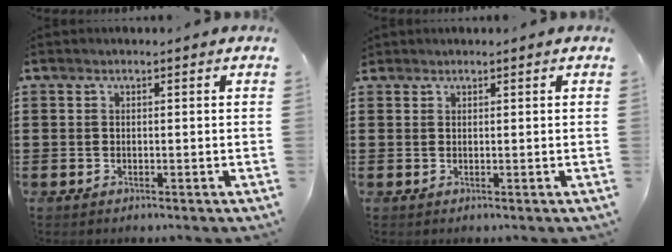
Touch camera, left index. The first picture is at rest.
{"total": 0.7, "force": [0.6, 0.3, 0.1], "torque": [-0.005, 0.000, 0.012]}